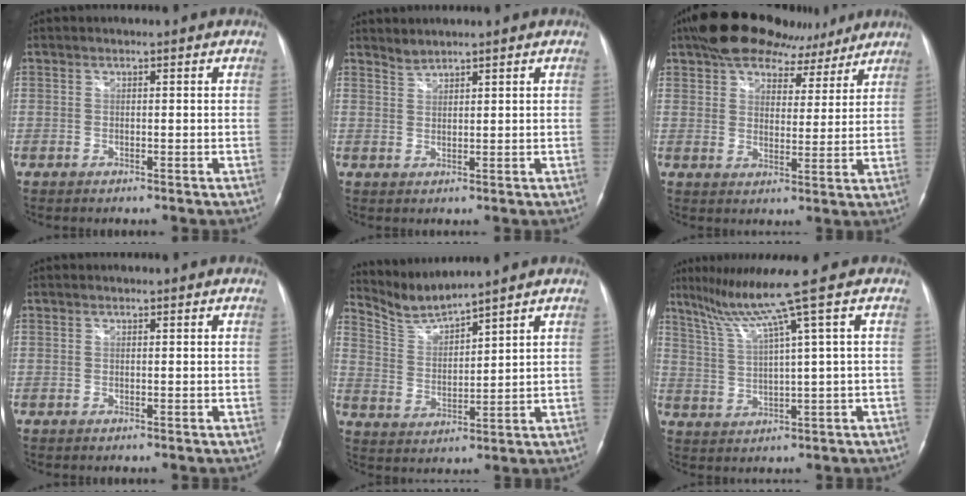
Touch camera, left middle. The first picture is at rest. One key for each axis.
{"total": 1.3, "fx": 1.3, "fy": 0.0, "fz": -0.2, "tx": 0.000, "ty": -0.001, "tz": 0.027}
{"total": 14.7, "fx": 11.4, "fy": 6.9, "fz": 6.2, "tx": -0.094, "ty": 0.035, "tz": 0.165}
{"total": 0.0}
{"total": 6.0, "fx": 5.9, "fy": -1.1, "fz": 0.2, "tx": -0.023, "ty": -0.006, "tz": 0.132}
{"total": 7.9, "fx": 5.0, "fy": -2.7, "fz": 5.5, "tx": -0.108, "ty": 0.006, "tz": 0.095}